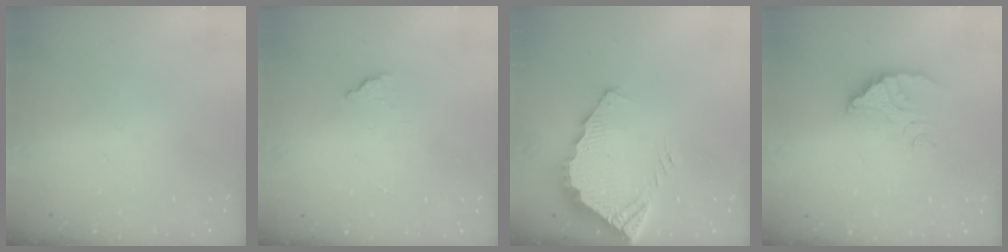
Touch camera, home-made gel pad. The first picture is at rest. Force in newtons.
{"total": 2.6, "press": 2.6, "slide": 0.3}
{"total": 4.4, "press": 4.4, "slide": 0.2}
{"total": 4.5, "press": 4.5, "slide": 0.3}